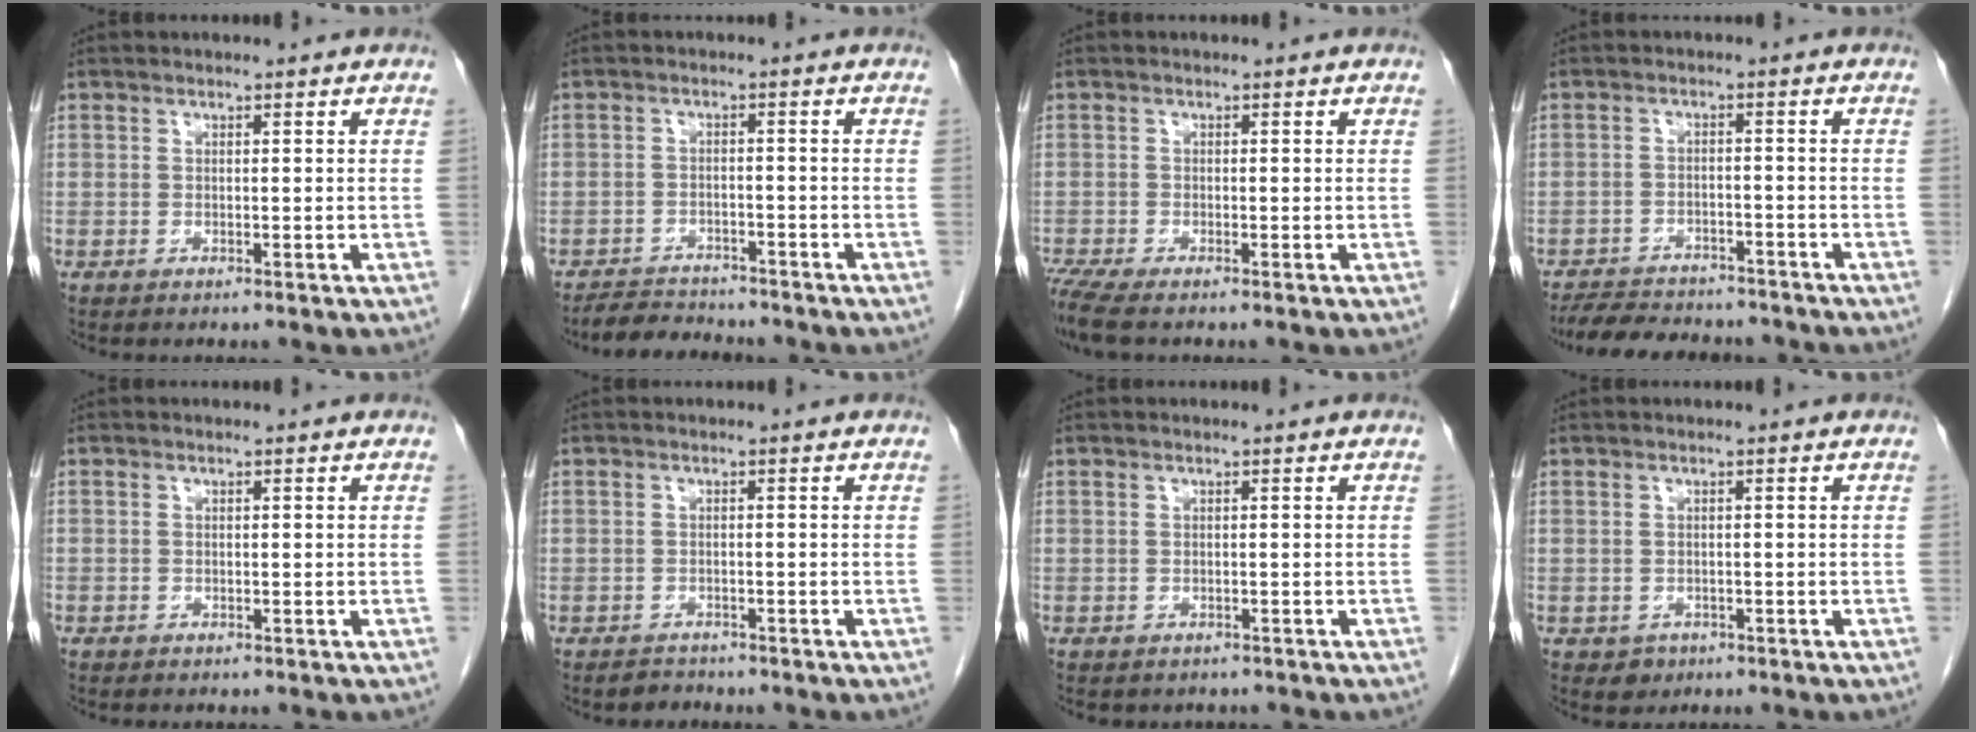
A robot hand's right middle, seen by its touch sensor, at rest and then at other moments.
{"total": 4.9, "force": [-4.7, 1.5, 0.3], "torque": [-0.007, -0.008, -0.078]}
{"total": 4.1, "force": [-3.3, 0.4, 2.3], "torque": [-0.050, -0.013, -0.063]}
{"total": 11.0, "force": [-9.9, 3.2, 3.4], "torque": [-0.056, 0.001, -0.139]}
{"total": 0.7, "force": [-0.5, 0.5, 0.0], "torque": [-0.008, 0.002, -0.009]}
{"total": 1.6, "force": [-1.4, 0.8, -0.3], "torque": [-0.002, 0.001, -0.023]}
{"total": 2.7, "force": [-2.4, 1.3, 0.4], "torque": [-0.009, 0.001, -0.029]}
{"total": 1.8, "force": [-0.9, 1.5, 0.3], "torque": [-0.004, 0.005, -0.009]}